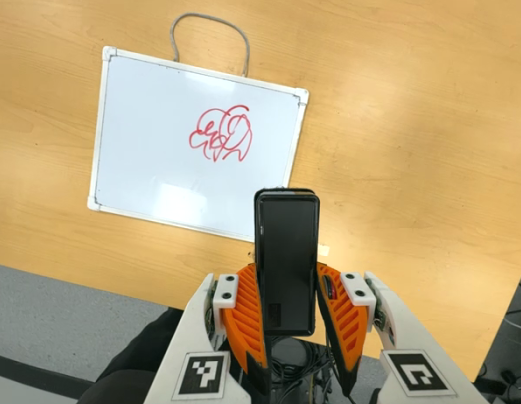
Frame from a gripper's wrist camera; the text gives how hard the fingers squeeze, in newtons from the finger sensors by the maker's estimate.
{"total": 4.9, "left": 3.4, "right": 6.5}